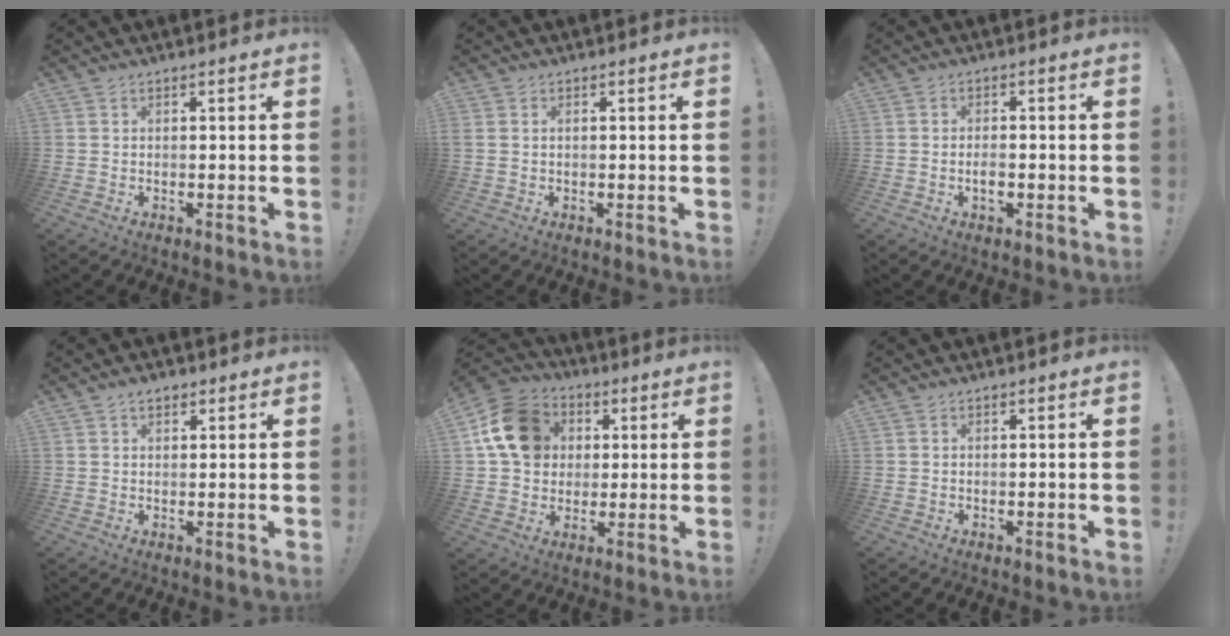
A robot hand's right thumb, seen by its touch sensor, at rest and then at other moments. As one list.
[{"total": 0.9, "force": [0.4, 0.6, 0.6], "torque": [-0.019, 0.005, 0.007]}, {"total": 2.5, "force": [-1.0, 0.9, 2.1], "torque": [-0.028, 0.000, -0.018]}, {"total": 2.6, "force": [1.4, 1.6, 1.5], "torque": [-0.018, -0.003, 0.025]}, {"total": 16.6, "force": [4.4, 13.6, 8.5], "torque": [-0.123, -0.003, 0.091]}, {"total": 0.0}]